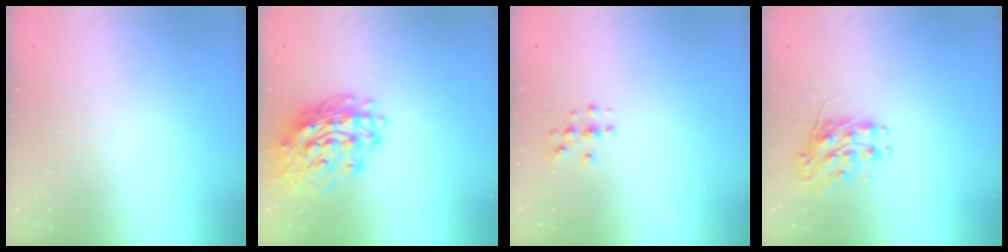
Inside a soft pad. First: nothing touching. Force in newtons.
{"total": 18.5, "press": 18.4, "slide": 2.1}
{"total": 2.8, "press": 2.8, "slide": 0.3}
{"total": 8.7, "press": 8.7, "slide": 0.3}